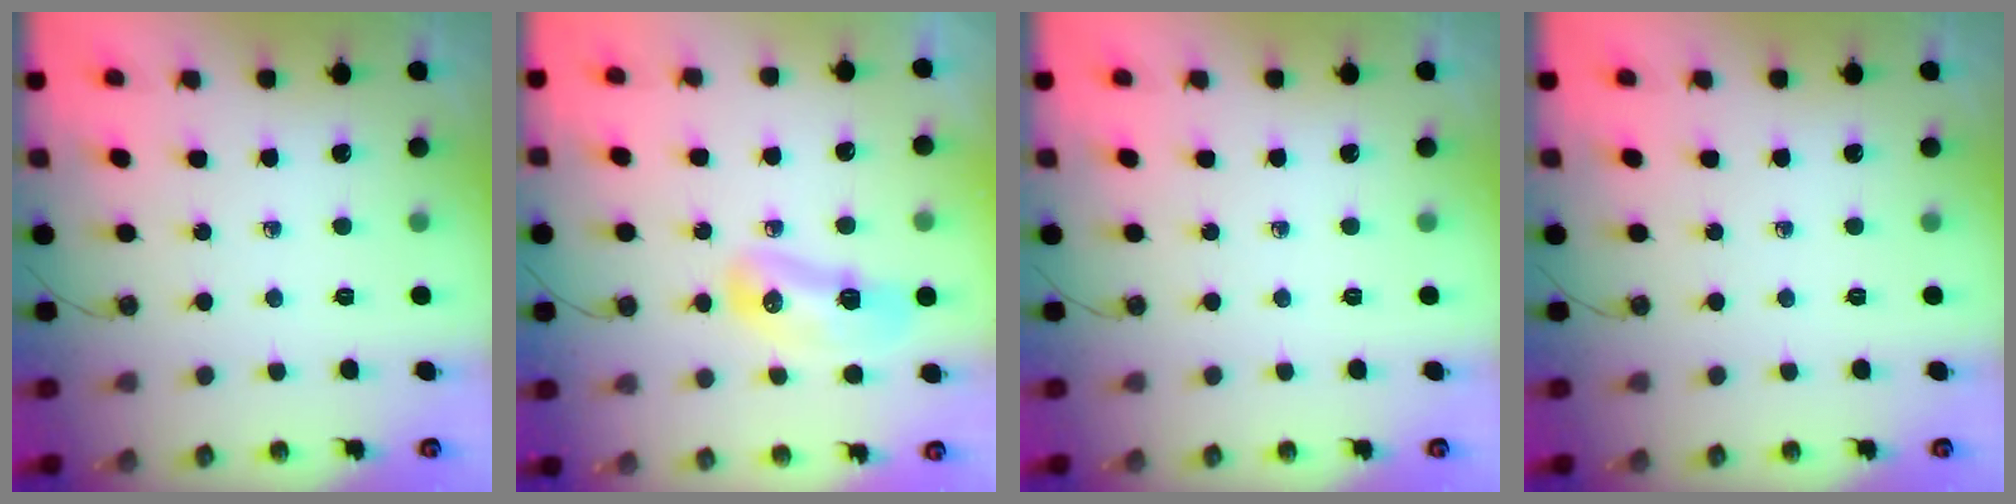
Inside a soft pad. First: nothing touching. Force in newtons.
{"total": 9.9, "press": 9.8, "slide": 0.9}
{"total": 0.0}
{"total": 0.0}